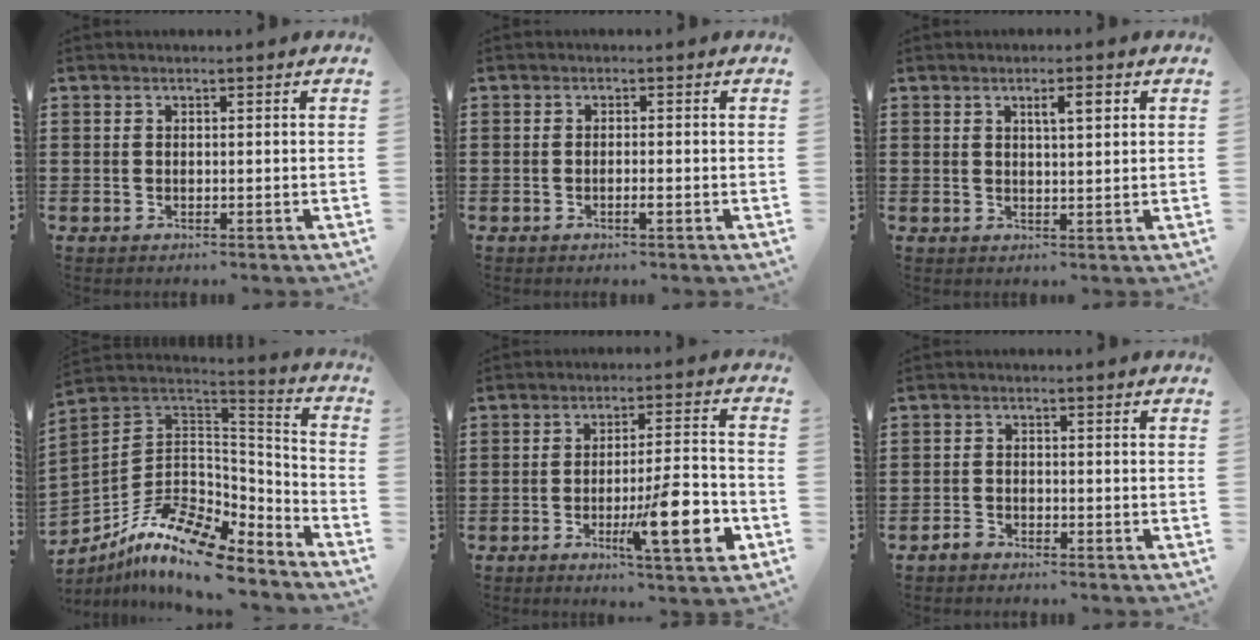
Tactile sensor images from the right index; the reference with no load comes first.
{"total": 1.3, "force": [-0.7, 0.1, 1.1], "torque": [-0.020, -0.003, -0.011]}
{"total": 3.0, "force": [1.2, 0.7, 2.7], "torque": [-0.046, 0.003, 0.016]}
{"total": 12.2, "force": [-8.3, 4.9, 7.5], "torque": [-0.158, 0.011, -0.156]}
{"total": 12.0, "force": [-4.4, 2.4, 10.9], "torque": [-0.161, 0.000, -0.073]}
{"total": 1.8, "force": [-1.8, 0.5, 0.1], "torque": [-0.009, 0.004, -0.037]}